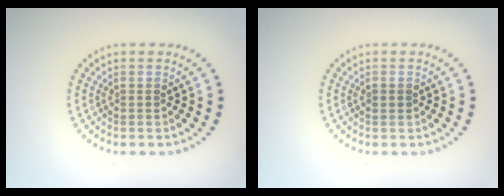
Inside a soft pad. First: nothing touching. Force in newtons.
{"total": 0.9, "press": 0.9, "slide": 0.1}